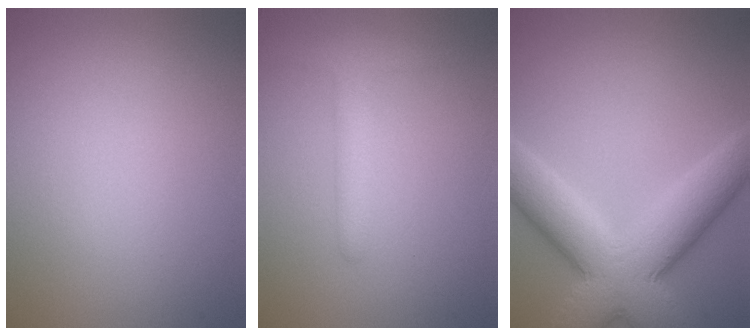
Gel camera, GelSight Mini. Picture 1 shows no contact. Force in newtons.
{"total": 2.6, "press": 2.6, "slide": 0.1}
{"total": 8.9, "press": 8.8, "slide": 0.8}